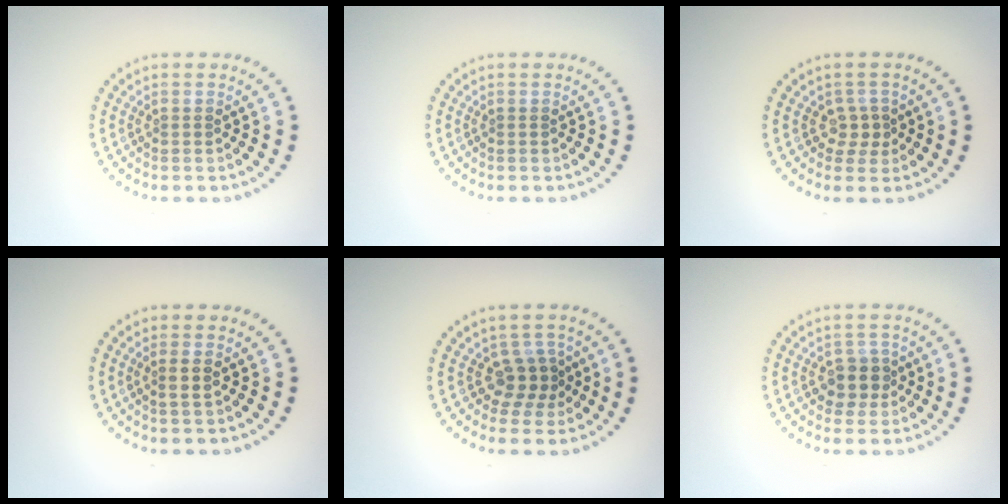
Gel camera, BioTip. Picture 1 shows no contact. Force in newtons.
{"total": 0.0}
{"total": 1.6, "press": 1.3, "slide": 1.0}
{"total": 1.2, "press": 1.0, "slide": 0.7}
{"total": 2.5, "press": 2.0, "slide": 1.5}
{"total": 2.4, "press": 2.2, "slide": 1.0}